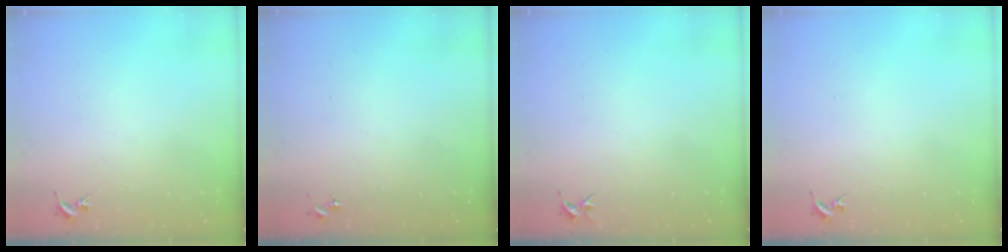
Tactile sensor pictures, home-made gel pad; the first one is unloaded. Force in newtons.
{"total": 0.0}
{"total": 3.4, "press": 3.4, "slide": 0.4}
{"total": 0.0}